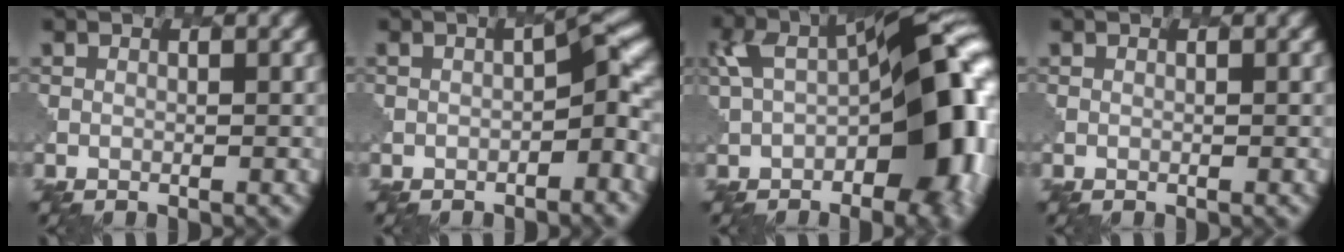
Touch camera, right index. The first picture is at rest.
{"total": 3.9, "force": [-1.4, 1.3, 3.4], "torque": [-0.042, 0.013, -0.026]}
{"total": 13.6, "force": [-1.4, 7.0, 11.6], "torque": [-0.157, 0.018, -0.032]}
{"total": 0.0}